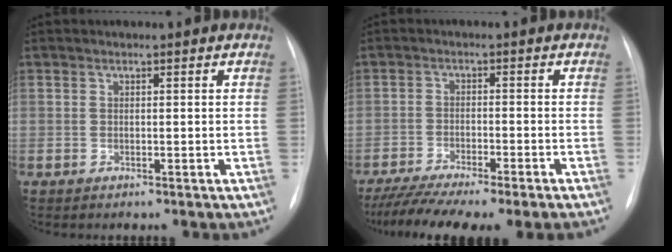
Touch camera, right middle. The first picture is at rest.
{"total": 11.0, "force": [-9.0, -0.1, 6.2], "torque": [-0.091, -0.020, -0.140]}